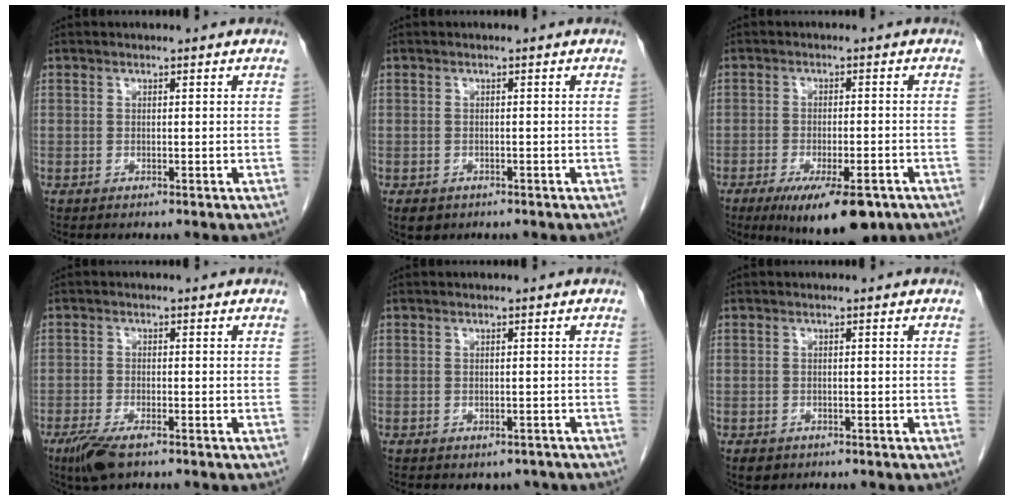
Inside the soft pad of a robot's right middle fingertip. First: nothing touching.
{"total": 2.3, "force": [-1.4, 1.6, 0.8], "torque": [-0.010, 0.000, -0.015]}
{"total": 11.1, "force": [-7.2, 3.1, 7.9], "torque": [-0.116, -0.015, -0.107]}
{"total": 5.1, "force": [-3.4, 1.3, 3.6], "torque": [-0.075, -0.011, -0.058]}
{"total": 2.5, "force": [-1.9, 1.4, 0.6], "torque": [-0.001, 0.003, -0.022]}
{"total": 1.8, "force": [-1.1, 1.3, 0.5], "torque": [-0.009, 0.001, -0.010]}